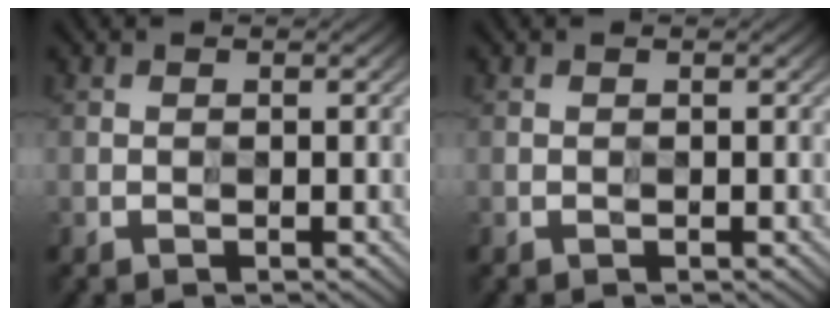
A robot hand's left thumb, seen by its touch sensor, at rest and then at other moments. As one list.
[{"total": 0.0}]